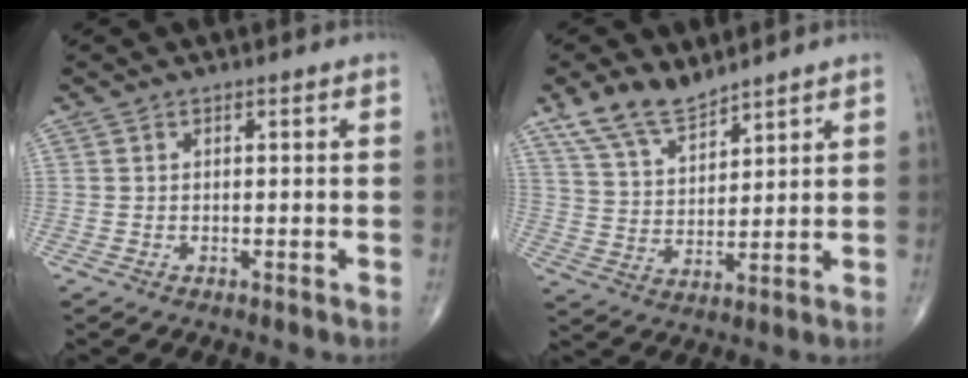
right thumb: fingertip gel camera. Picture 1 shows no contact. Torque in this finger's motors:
{"motor_torque": [-1.14, 1.26, -0.13, 0.21, 0.10]}